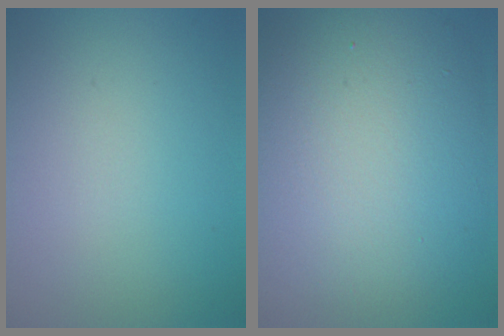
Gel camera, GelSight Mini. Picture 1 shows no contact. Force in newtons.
{"total": 12.5, "press": 12.5, "slide": 0.7}